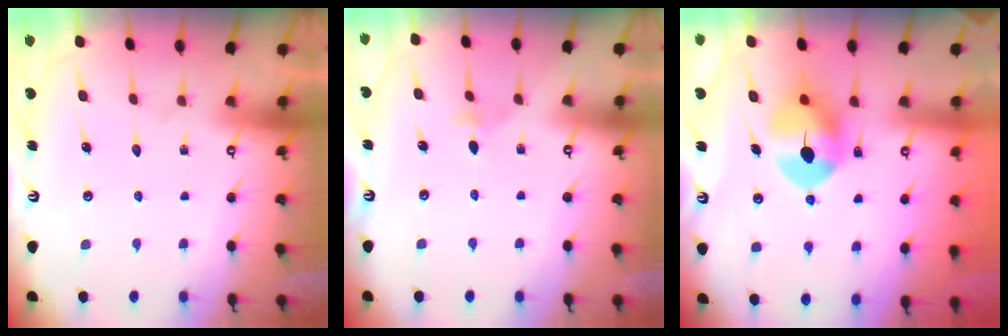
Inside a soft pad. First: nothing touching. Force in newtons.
{"total": 2.7, "press": 2.6, "slide": 0.9}
{"total": 9.4, "press": 9.3, "slide": 1.3}